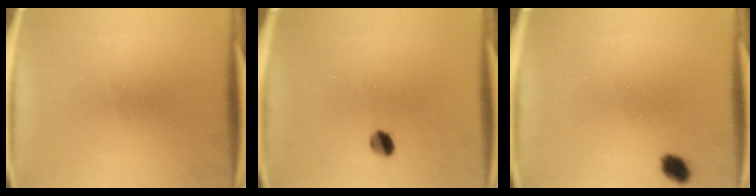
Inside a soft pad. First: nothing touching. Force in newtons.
{"total": 3.0}
{"total": 2.8}